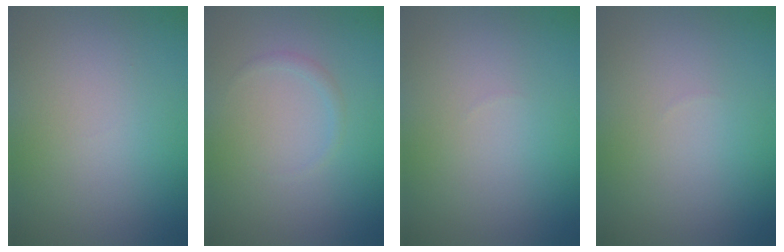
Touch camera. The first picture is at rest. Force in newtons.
{"total": 0.7, "press": 0.7, "slide": 0.0}
{"total": 0.0}
{"total": 0.0}